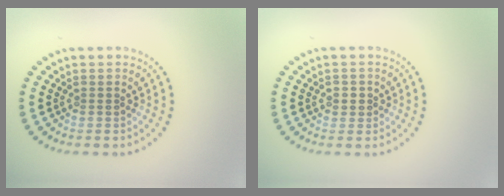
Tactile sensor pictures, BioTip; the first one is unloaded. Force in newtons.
{"total": 1.1, "press": 1.1, "slide": 0.4}